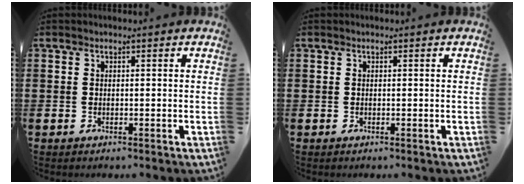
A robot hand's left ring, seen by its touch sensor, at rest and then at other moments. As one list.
[{"total": 0.0}]